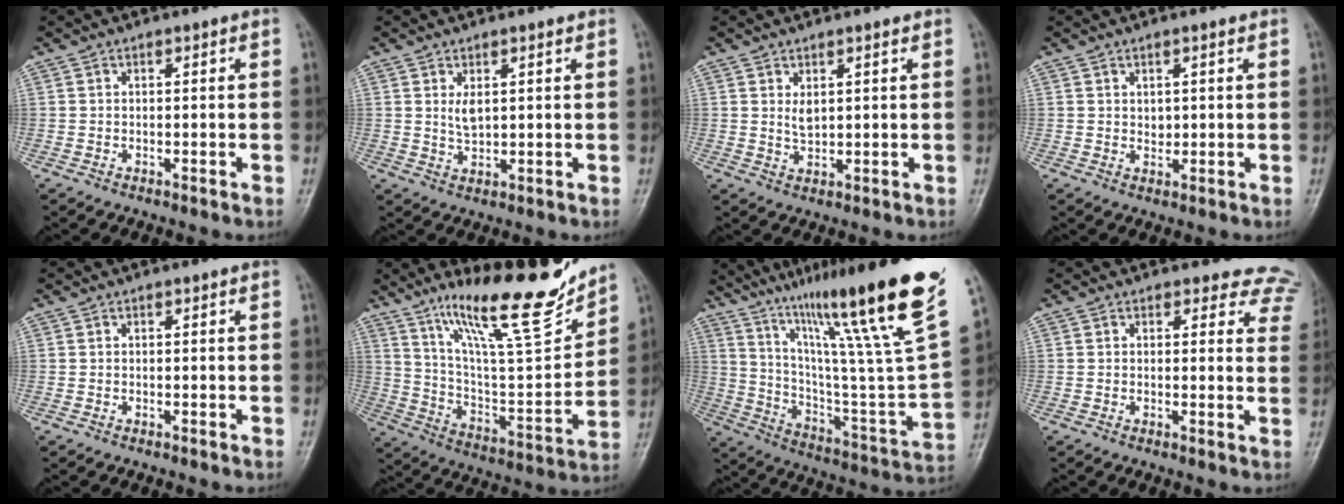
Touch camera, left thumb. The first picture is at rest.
{"total": 3.1, "force": [1.2, 1.5, 2.4], "torque": [-0.037, -0.015, 0.030]}
{"total": 2.7, "force": [1.2, 1.3, 2.0], "torque": [-0.029, -0.015, 0.029]}
{"total": 1.6, "force": [0.7, 1.1, 0.9], "torque": [-0.006, -0.006, 0.017]}
{"total": 0.0}
{"total": 21.2, "force": [16.0, 3.9, 13.3], "torque": [-0.179, -0.095, 0.278]}
{"total": 33.2, "force": [21.2, 3.7, 25.3], "torque": [-0.349, -0.091, 0.342]}
{"total": 8.6, "force": [7.6, 4.1, -0.1], "torque": [0.067, -0.034, 0.044]}